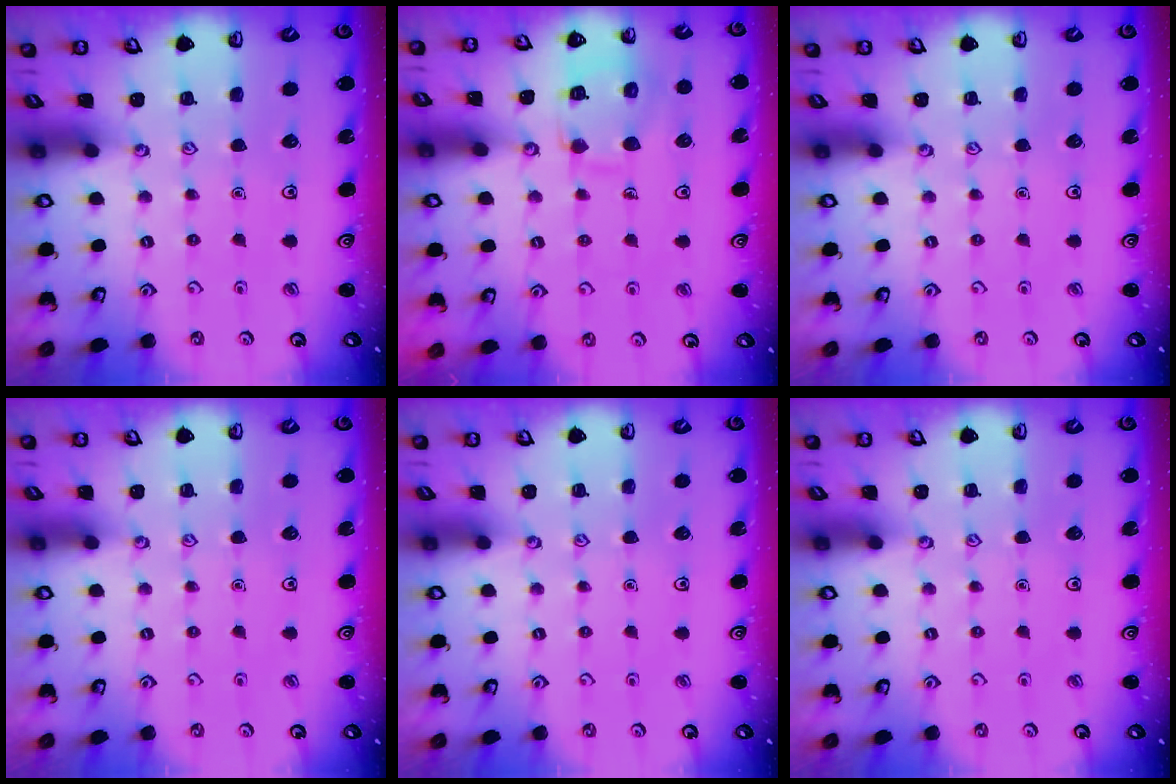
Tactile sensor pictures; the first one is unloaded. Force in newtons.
{"total": 11.5, "press": 11.4, "slide": 1.2}
{"total": 0.0}
{"total": 0.0}
{"total": 0.0}
{"total": 0.0}